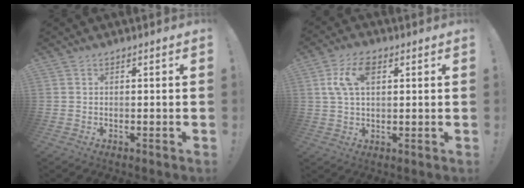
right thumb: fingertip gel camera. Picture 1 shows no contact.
{"total": 9.0, "force": [2.8, 4.8, 7.0], "torque": [-0.132, 0.005, 0.050]}